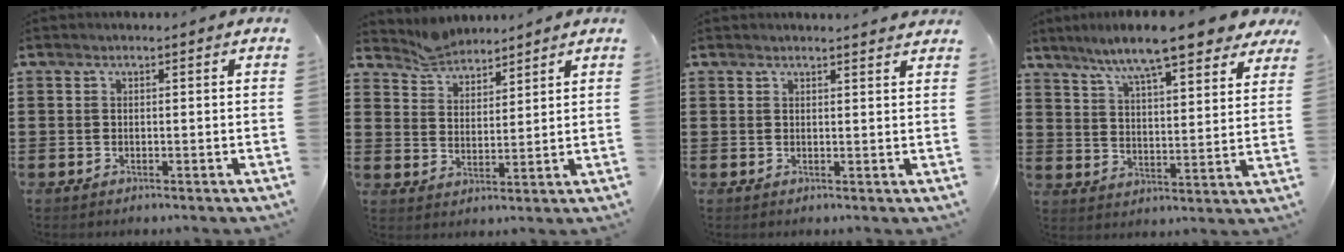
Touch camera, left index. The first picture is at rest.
{"total": 4.9, "force": [4.8, 1.2, 0.0], "torque": [-0.019, -0.013, 0.093]}
{"total": 1.6, "force": [1.6, -0.2, 0.3], "torque": [-0.008, -0.001, 0.032]}
{"total": 10.2, "force": [8.6, 0.7, 5.4], "torque": [-0.127, -0.035, 0.146]}